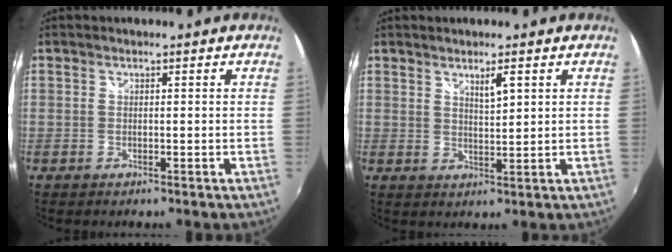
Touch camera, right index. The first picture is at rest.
{"total": 3.3, "force": [1.9, 0.5, 2.7], "torque": [-0.043, 0.000, 0.037]}